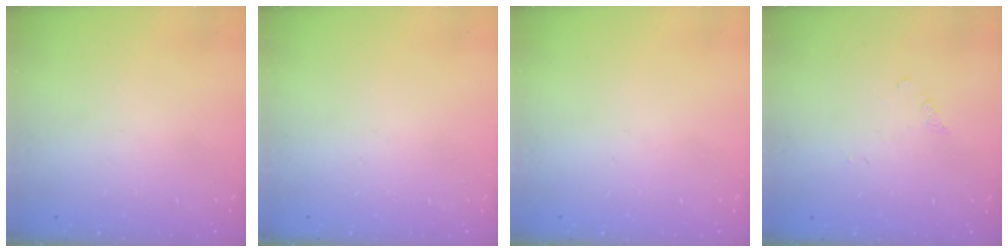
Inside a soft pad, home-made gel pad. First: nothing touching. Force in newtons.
{"total": 0.0}
{"total": 0.0}
{"total": 1.0, "press": 0.9, "slide": 0.2}